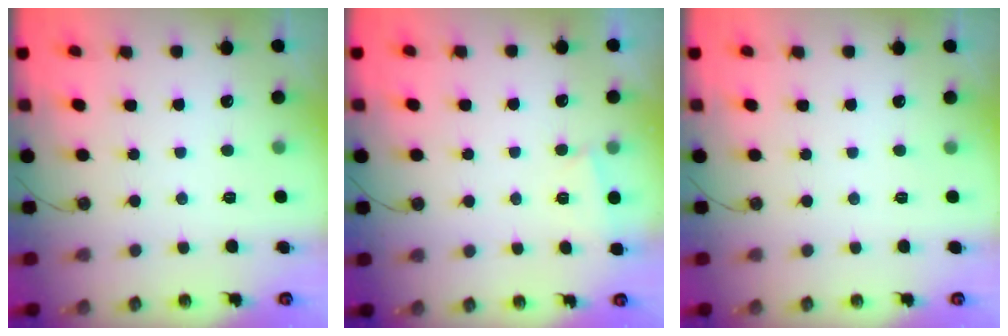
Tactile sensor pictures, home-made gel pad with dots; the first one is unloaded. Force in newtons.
{"total": 1.5, "press": 1.4, "slide": 0.4}
{"total": 0.0}